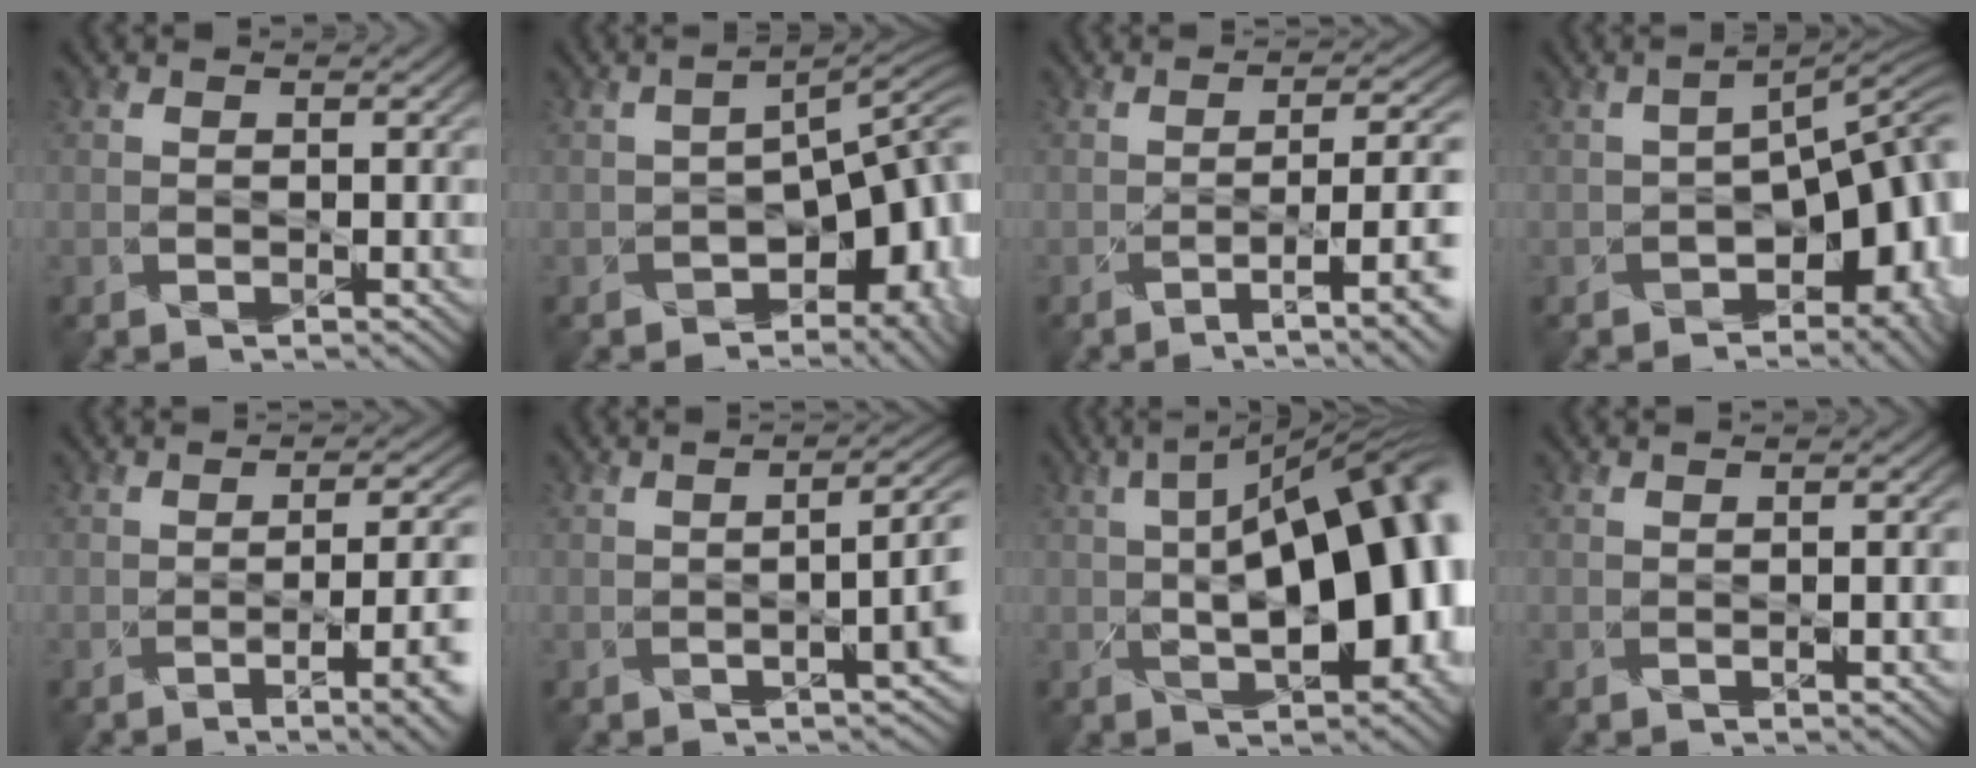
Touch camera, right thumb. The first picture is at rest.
{"total": 9.1, "force": [-4.4, 4.1, 6.8], "torque": [-0.079, -0.015, -0.059]}
{"total": 7.1, "force": [-1.7, 2.0, 6.6], "torque": [-0.103, -0.004, -0.022]}
{"total": 10.0, "force": [-4.2, 5.0, 7.6], "torque": [-0.082, -0.021, -0.050]}
{"total": 7.9, "force": [-2.2, 2.4, 7.2], "torque": [-0.098, -0.008, -0.026]}
{"total": 5.1, "force": [-0.3, 1.9, 4.7], "torque": [-0.054, 0.000, -0.003]}
{"total": 17.4, "force": [-0.3, 7.4, 15.8], "torque": [-0.210, 0.006, -0.012]}
{"total": 1.8, "force": [-0.3, 0.5, 1.7], "torque": [-0.019, 0.006, -0.008]}